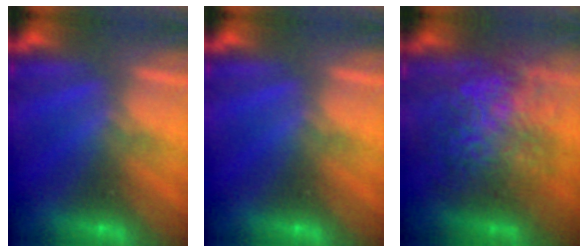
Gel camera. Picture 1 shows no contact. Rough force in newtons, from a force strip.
{"total": 0.0}
{"total": 13.2}